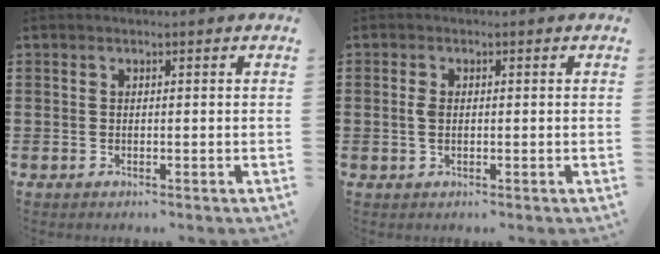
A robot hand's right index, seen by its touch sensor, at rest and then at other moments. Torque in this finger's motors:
{"motor_torque": [0.35, 0.03, 0.07, 0.07]}